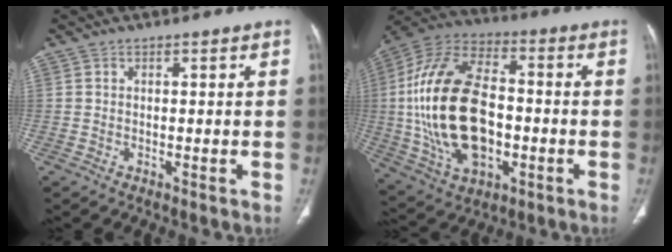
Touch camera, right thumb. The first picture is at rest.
{"total": 25.1, "force": [-2.0, 14.9, 20.2], "torque": [-0.388, 0.012, -0.026]}